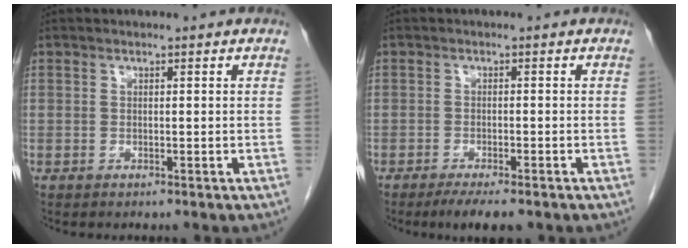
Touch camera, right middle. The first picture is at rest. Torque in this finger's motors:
{"motor_torque": [0.17, 0.01, 0.00, 0.02]}